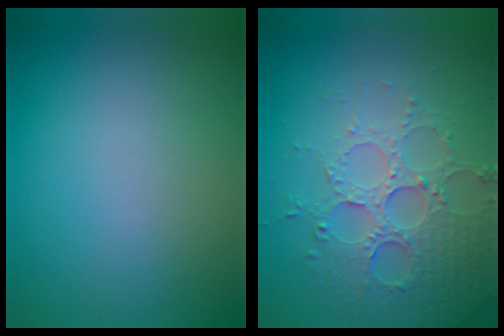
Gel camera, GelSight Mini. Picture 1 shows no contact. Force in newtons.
{"total": 5.1, "press": 3.9, "slide": 3.3}